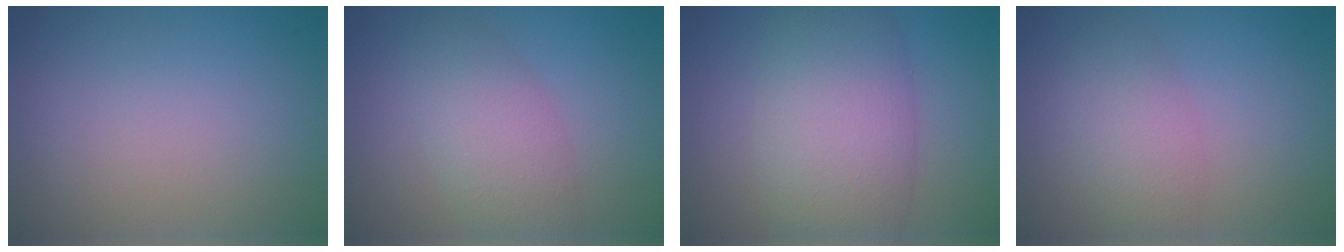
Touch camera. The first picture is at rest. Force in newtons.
{"total": 4.3, "press": 4.3, "slide": 0.1}
{"total": 8.6, "press": 8.5, "slide": 0.7}
{"total": 3.4, "press": 3.4, "slide": 0.1}